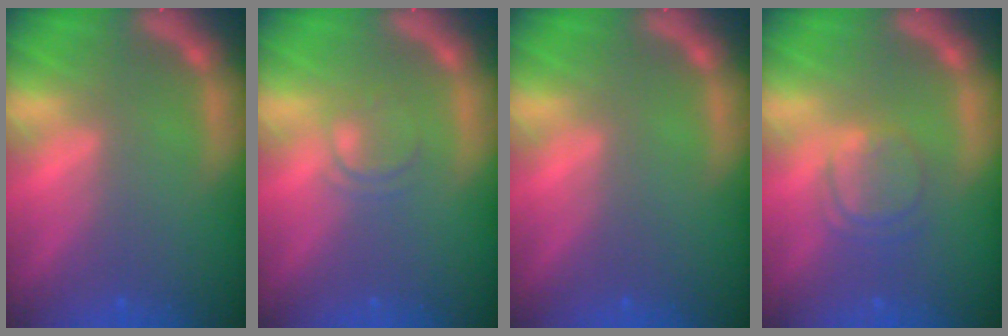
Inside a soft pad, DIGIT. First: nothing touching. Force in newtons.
{"total": 2.0}
{"total": 0.0}
{"total": 3.5}